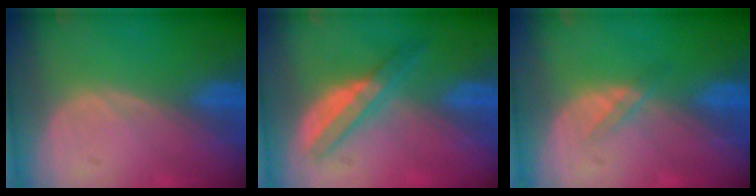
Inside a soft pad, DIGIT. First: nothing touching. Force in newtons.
{"total": 4.8, "press": 4.8, "slide": 0.8}
{"total": 1.5, "press": 1.5, "slide": 0.1}